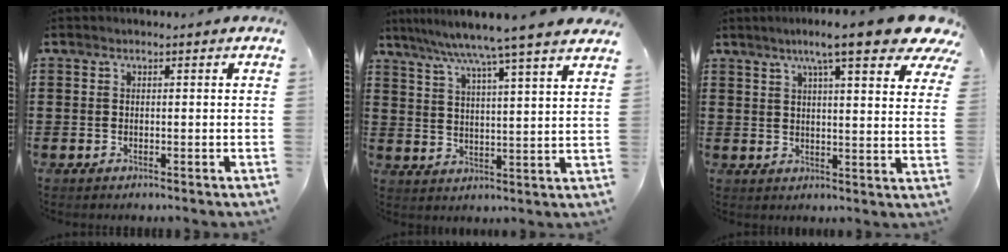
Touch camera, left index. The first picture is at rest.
{"total": 7.2, "force": [6.1, -1.5, 3.4], "torque": [-0.088, -0.040, 0.099]}
{"total": 10.1, "force": [7.3, 1.0, 6.8], "torque": [-0.121, -0.022, 0.120]}